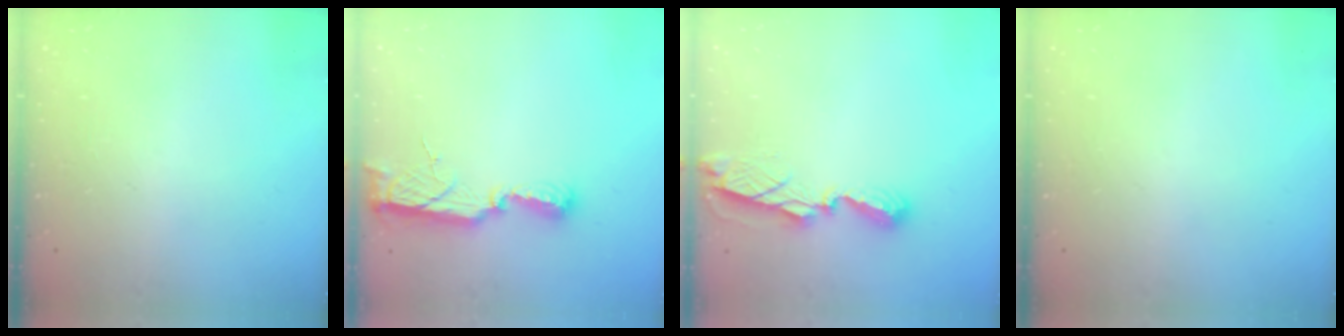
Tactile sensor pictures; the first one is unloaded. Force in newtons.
{"total": 9.5, "press": 9.2, "slide": 2.7}
{"total": 7.7, "press": 7.7, "slide": 0.7}
{"total": 0.0}